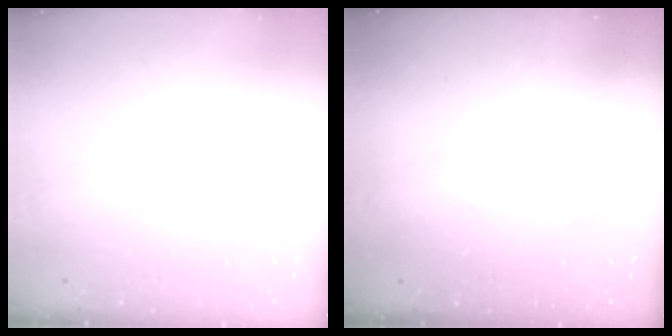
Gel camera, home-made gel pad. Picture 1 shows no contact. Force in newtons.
{"total": 3.0, "press": 3.0, "slide": 0.3}